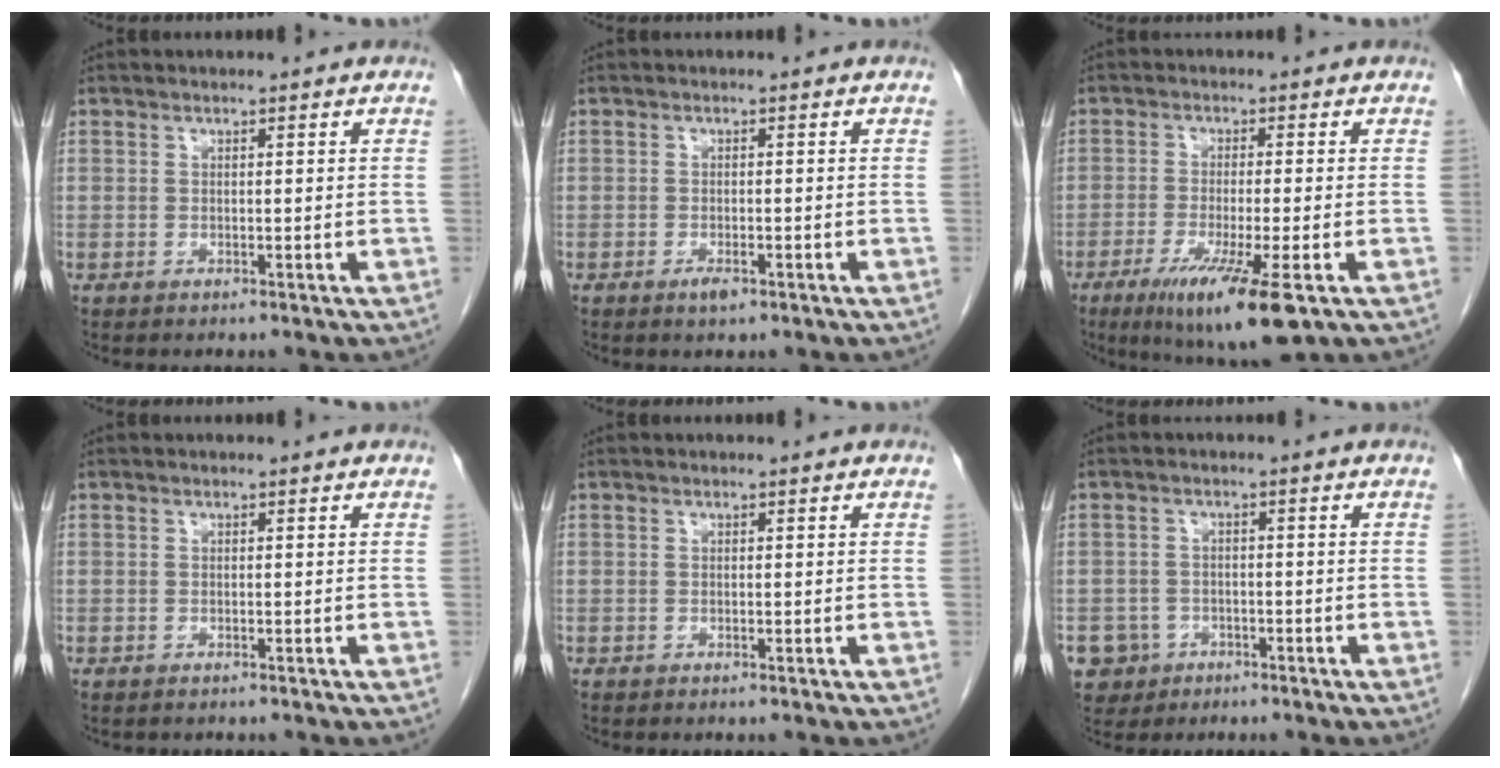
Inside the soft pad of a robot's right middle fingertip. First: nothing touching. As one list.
[{"total": 1.6, "force": [-1.0, 0.6, 1.1], "torque": [-0.020, 0.000, -0.012]}, {"total": 11.1, "force": [-5.8, 0.8, 9.4], "torque": [-0.159, -0.034, -0.093]}, {"total": 0.8, "force": [-0.7, 0.4, 0.1], "torque": [-0.009, 0.000, -0.010]}, {"total": 0.0}, {"total": 5.3, "force": [-2.7, 4.6, 0.3], "torque": [-0.010, 0.008, -0.040]}]